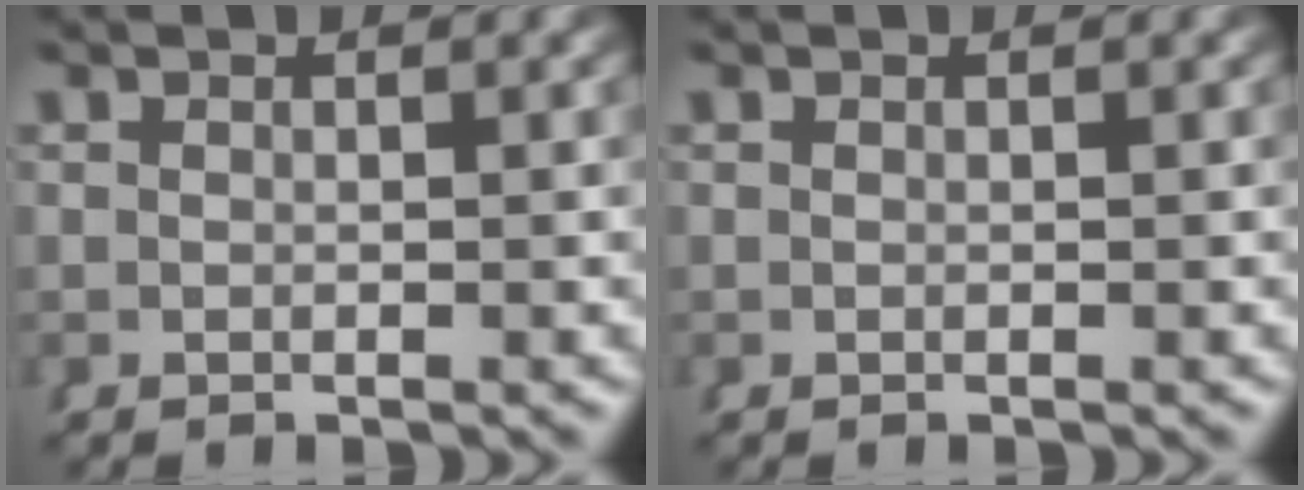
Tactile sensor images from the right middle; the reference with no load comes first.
{"total": 0.0}